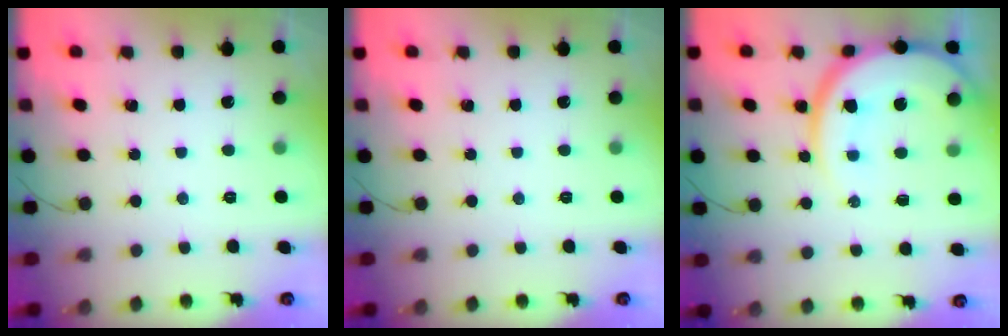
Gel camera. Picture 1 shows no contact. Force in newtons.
{"total": 0.0}
{"total": 16.6, "press": 16.3, "slide": 2.8}